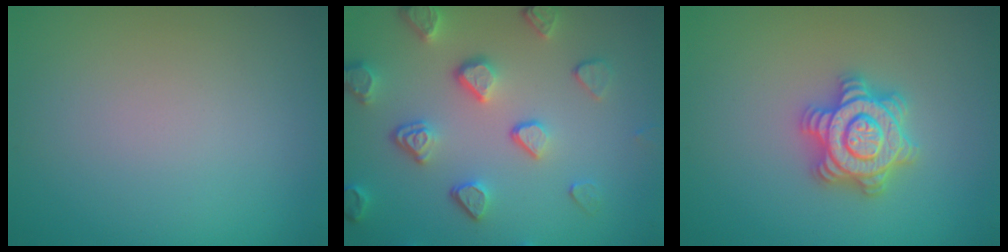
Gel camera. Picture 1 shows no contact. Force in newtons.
{"total": 5.1, "press": 4.0, "slide": 3.2}
{"total": 4.8, "press": 4.8, "slide": 0.6}